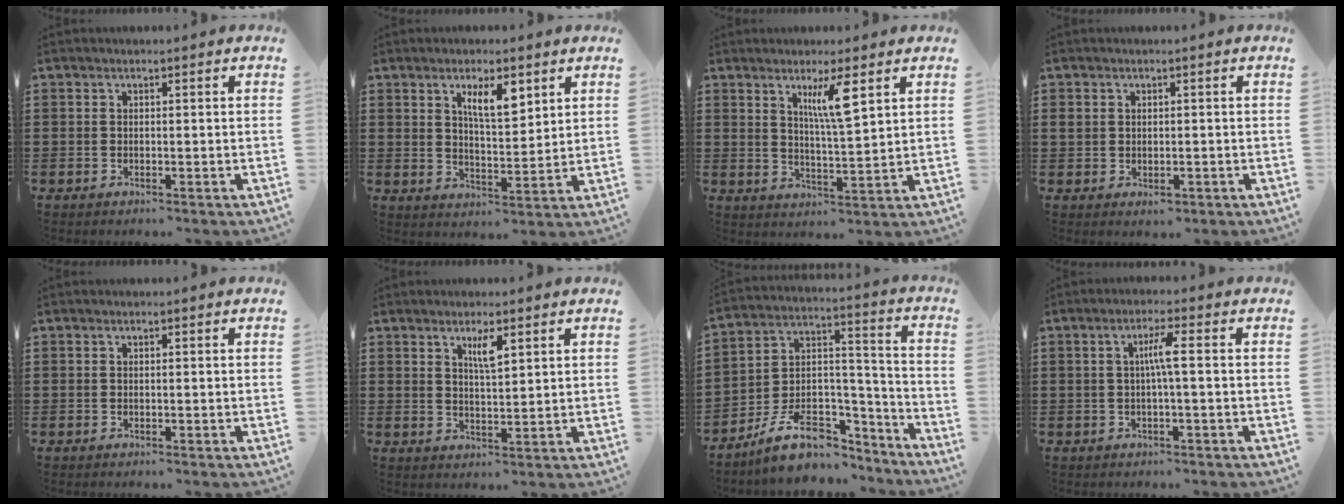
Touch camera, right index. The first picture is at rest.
{"total": 5.8, "force": [3.2, 1.9, 4.5], "torque": [-0.080, -0.001, 0.051]}
{"total": 6.2, "force": [3.2, 0.8, 5.2], "torque": [-0.095, -0.003, 0.048]}
{"total": 1.9, "force": [-0.1, 1.6, 1.2], "torque": [-0.025, 0.004, -0.003]}
{"total": 0.0}
{"total": 3.4, "force": [1.9, 0.8, 2.7], "torque": [-0.042, -0.002, 0.028]}
{"total": 11.1, "force": [-7.9, 6.0, 5.2], "torque": [-0.099, 0.038, -0.142]}
{"total": 3.3, "force": [-0.1, -0.1, 3.3], "torque": [-0.064, -0.001, -0.006]}